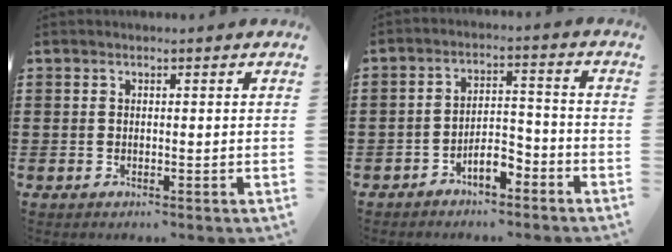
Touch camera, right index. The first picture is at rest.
{"total": 4.9, "force": [-3.6, 2.0, 2.8], "torque": [-0.047, 0.014, -0.067]}